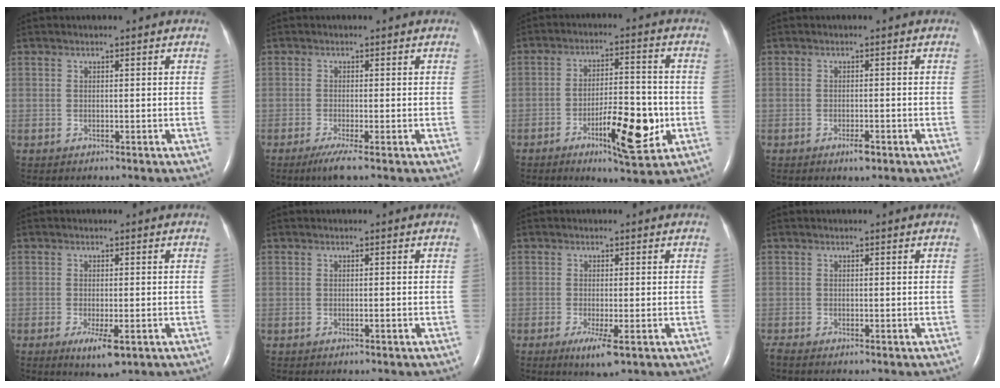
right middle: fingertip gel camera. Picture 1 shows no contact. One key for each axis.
{"total": 3.0, "fx": -1.8, "fy": -0.2, "fz": 2.4, "tx": -0.051, "ty": -0.013, "tz": -0.037}
{"total": 10.8, "fx": -3.8, "fy": 2.6, "fz": 9.8, "tx": -0.158, "ty": -0.001, "tz": -0.057}
{"total": 1.8, "fx": -1.1, "fy": 0.4, "fz": 1.3, "tx": -0.026, "ty": -0.002, "tz": -0.015}
{"total": 4.2, "fx": -1.9, "fy": 0.9, "fz": 3.6, "tx": -0.065, "ty": -0.009, "tz": -0.025}
{"total": 0.6, "fx": -0.3, "fy": 0.0, "fz": 0.5, "tx": -0.014, "ty": -0.001, "tz": -0.003}
{"total": 3.8, "fx": -1.7, "fy": 0.4, "fz": 3.4, "tx": -0.059, "ty": -0.011, "tz": -0.028}
{"total": 0.8, "fx": -0.7, "fy": 0.0, "fz": 0.4, "tx": -0.015, "ty": -0.005, "tz": -0.015}